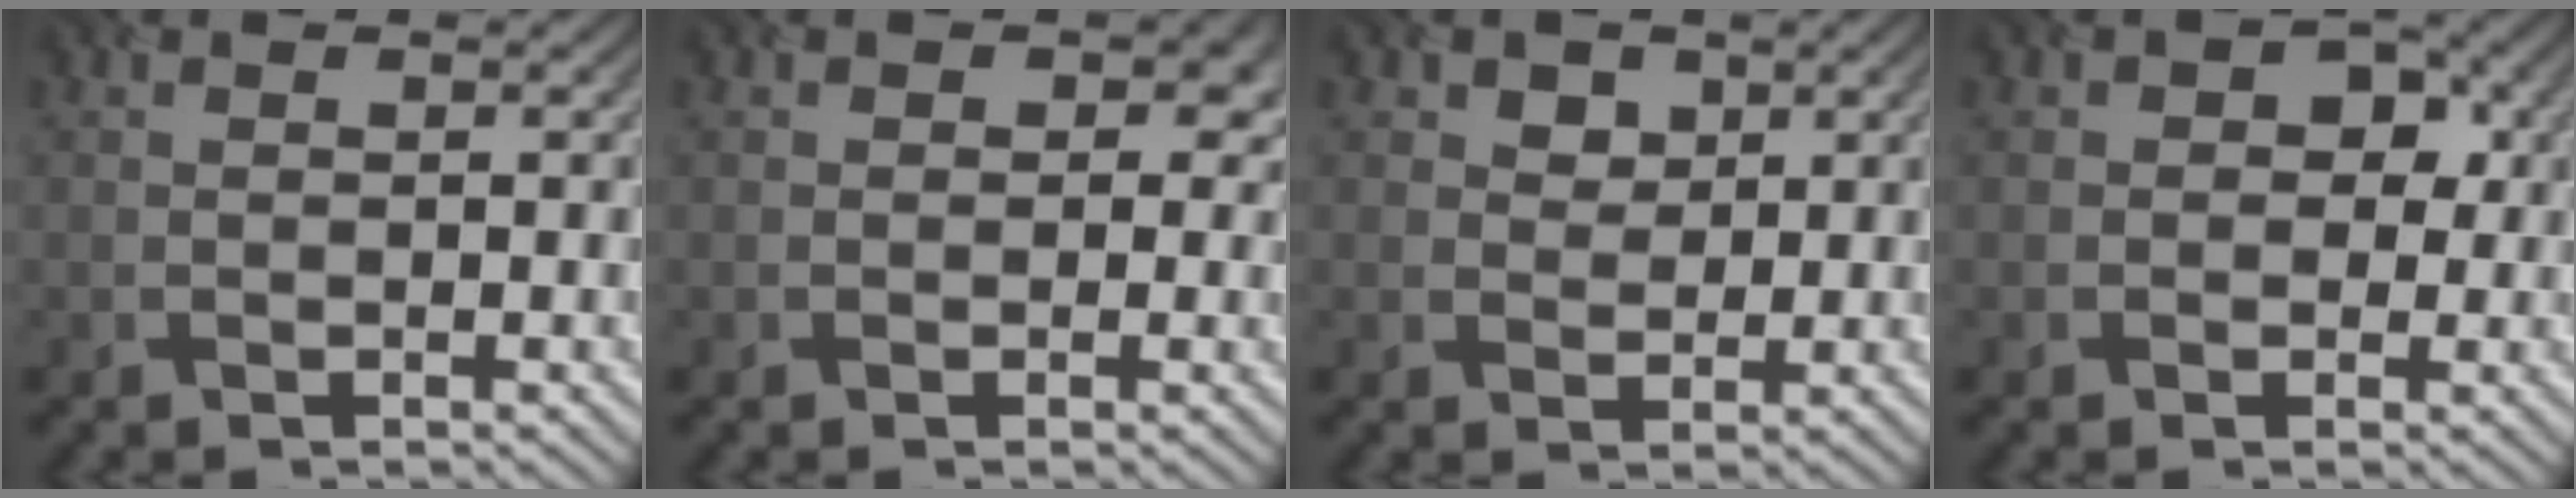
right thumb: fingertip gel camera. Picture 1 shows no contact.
{"total": 2.8, "force": [0.6, 2.4, 1.3], "torque": [-0.017, -0.008, 0.001]}
{"total": 2.8, "force": [1.4, 2.1, 1.1], "torque": [-0.025, -0.004, 0.017]}
{"total": 3.0, "force": [0.5, 2.5, 1.6], "torque": [-0.014, 0.006, -0.004]}